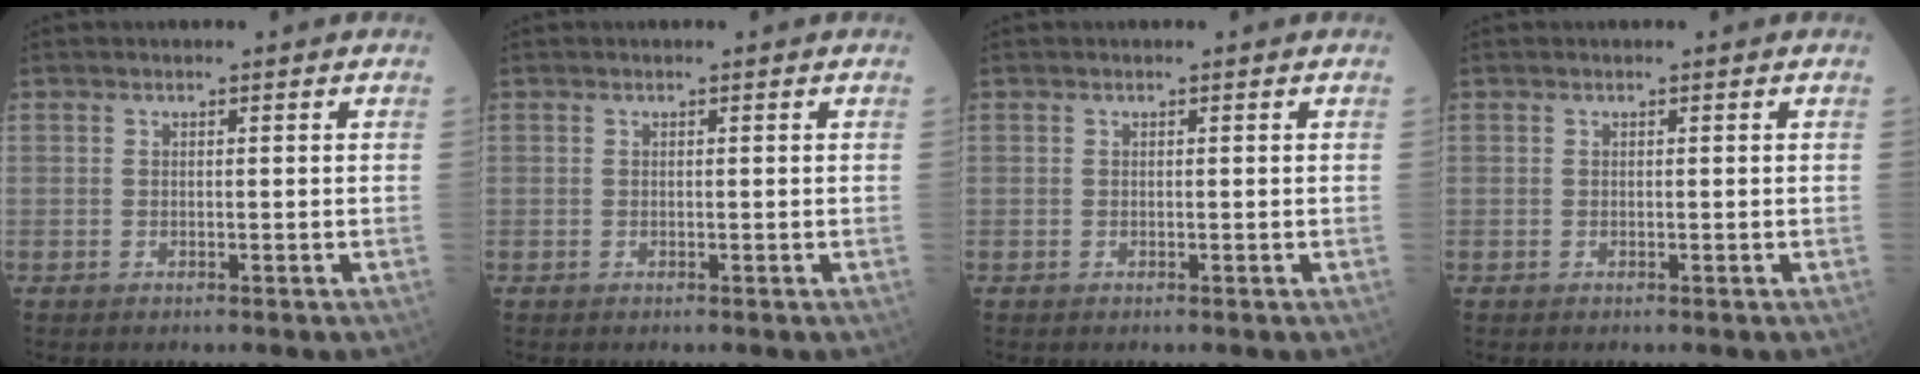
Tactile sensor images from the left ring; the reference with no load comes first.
{"total": 0.0}
{"total": 0.0}
{"total": 0.0}